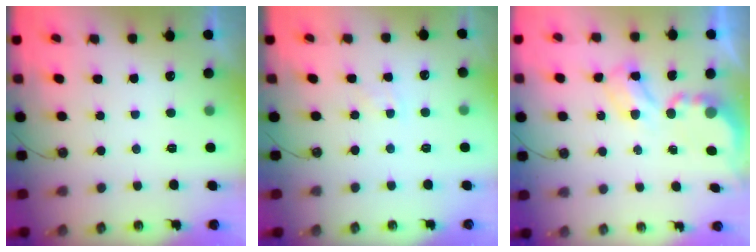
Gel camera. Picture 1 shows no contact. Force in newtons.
{"total": 2.7, "press": 2.7, "slide": 0.4}
{"total": 4.9, "press": 4.9, "slide": 0.4}